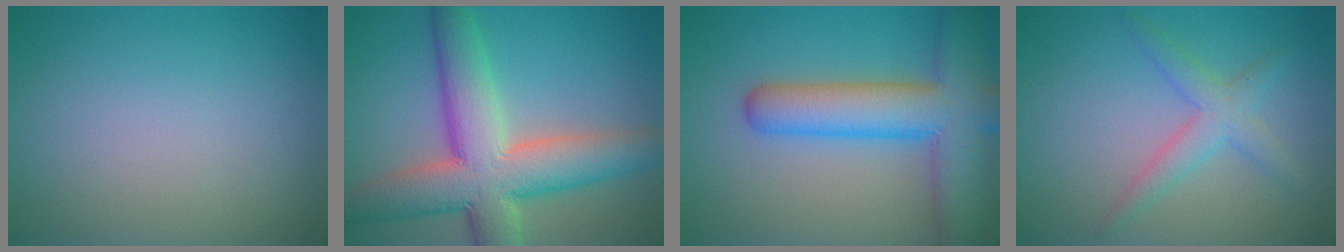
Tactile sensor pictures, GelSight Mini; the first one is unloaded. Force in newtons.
{"total": 10.1, "press": 10.0, "slide": 0.8}
{"total": 9.0, "press": 9.0, "slide": 0.4}
{"total": 2.9, "press": 2.9, "slide": 0.1}